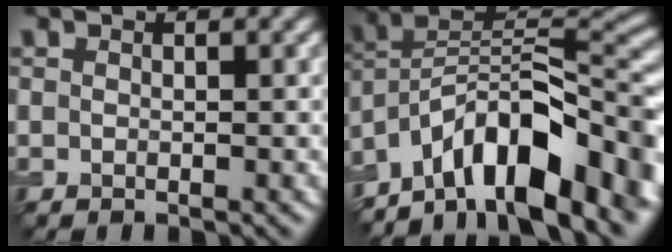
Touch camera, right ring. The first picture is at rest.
{"total": 12.9, "force": [-8.0, 5.3, 8.6], "torque": [-0.126, 0.030, -0.145]}